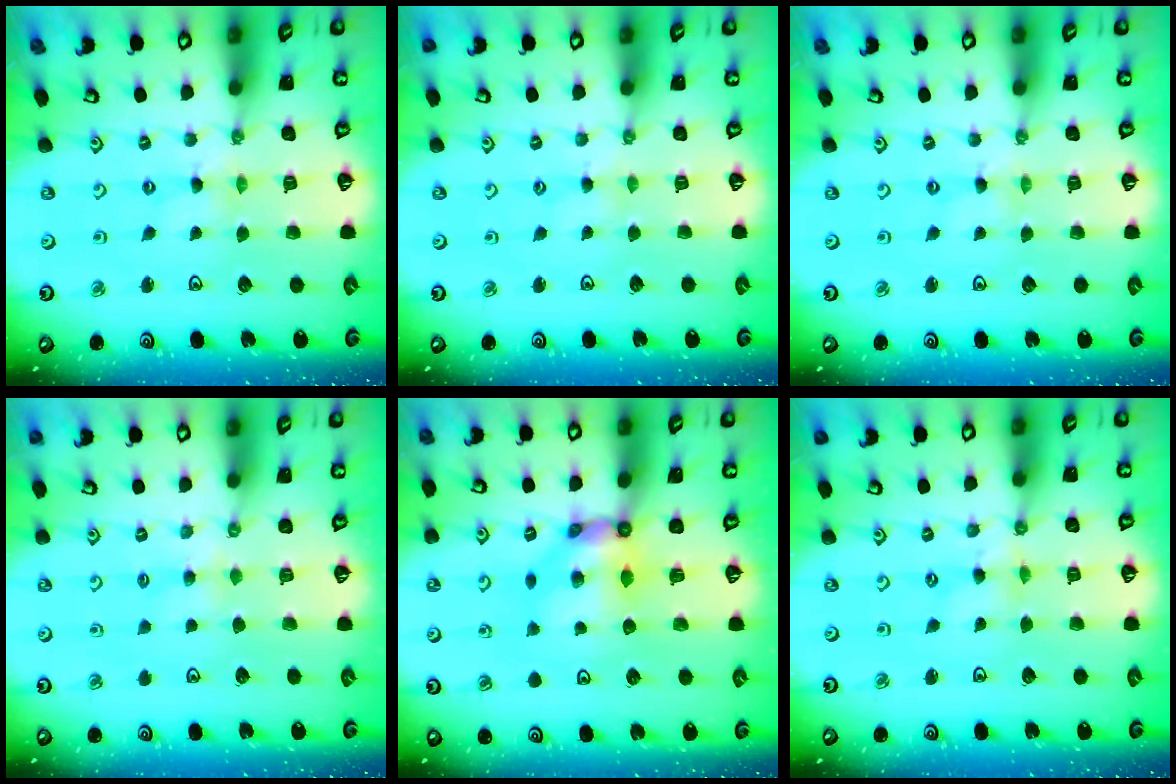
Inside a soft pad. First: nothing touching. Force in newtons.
{"total": 1.8, "press": 1.8, "slide": 0.2}
{"total": 0.0}
{"total": 2.2, "press": 2.1, "slide": 0.4}
{"total": 7.7, "press": 7.7, "slide": 0.3}
{"total": 1.1, "press": 1.1, "slide": 0.1}